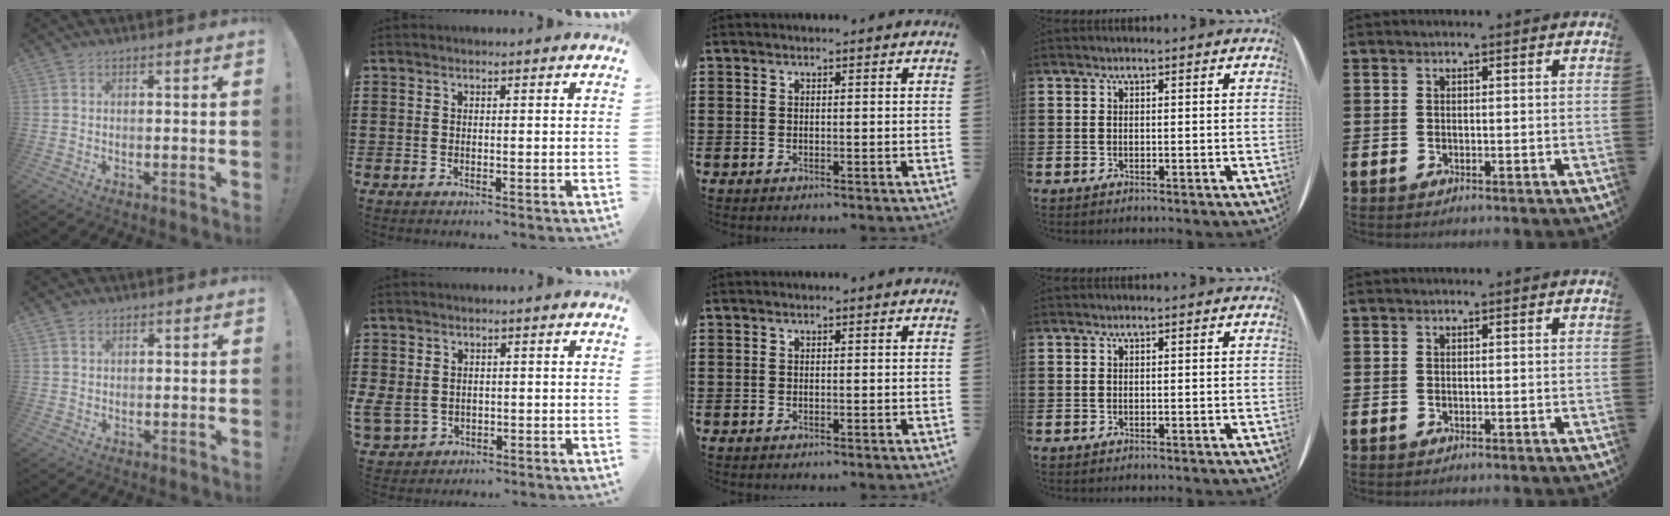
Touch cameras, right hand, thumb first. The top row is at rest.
{"thumb": {"total": 1.7, "force": [1.1, 1.2, 0.1], "torque": [0.012, -0.010, 0.019]}, "index": {"total": 2.6, "force": [0.4, 2.4, 0.9], "torque": [-0.035, 0.005, 0.004]}}